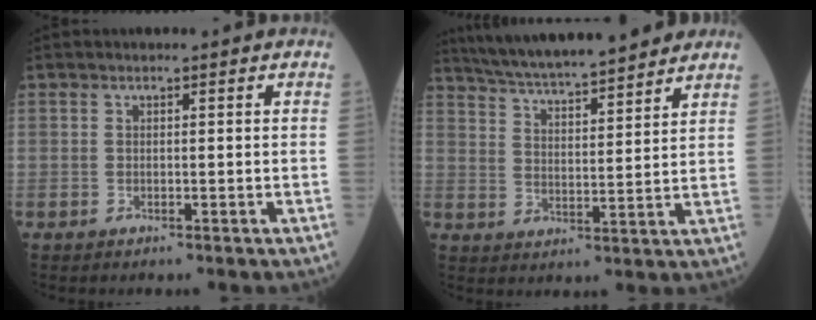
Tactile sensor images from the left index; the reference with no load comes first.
{"total": 17.5, "force": [15.4, 2.0, 7.9], "torque": [-0.134, 0.021, 0.239]}